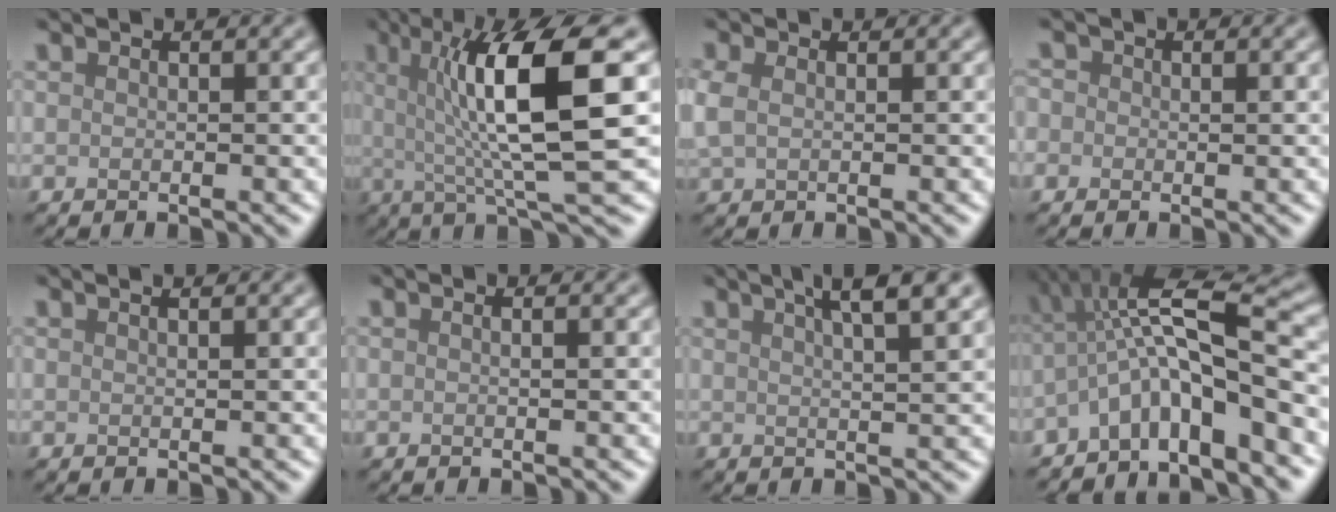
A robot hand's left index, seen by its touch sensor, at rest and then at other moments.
{"total": 10.5, "force": [1.8, 2.0, 10.2], "torque": [-0.143, -0.001, 0.032]}
{"total": 1.6, "force": [0.3, 1.1, 1.2], "torque": [-0.032, 0.001, 0.007]}
{"total": 1.7, "force": [0.2, 1.5, 0.7], "torque": [0.006, 0.003, -0.016]}
{"total": 1.1, "force": [0.7, 0.5, 0.8], "torque": [-0.005, 0.001, -0.002]}
{"total": 0.9, "force": [0.1, 0.3, 0.8], "torque": [-0.010, -0.003, -0.006]}
{"total": 6.7, "force": [3.8, 2.2, 5.0], "torque": [-0.035, 0.037, 0.021]}
{"total": 7.7, "force": [-2.3, 1.8, 7.2], "torque": [-0.113, 0.019, -0.055]}